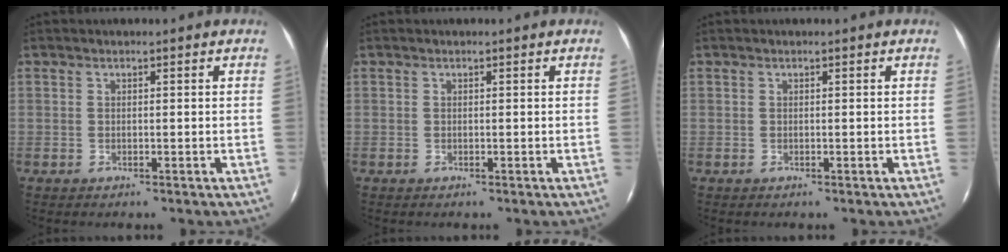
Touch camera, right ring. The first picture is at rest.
{"total": 0.0}
{"total": 0.0}